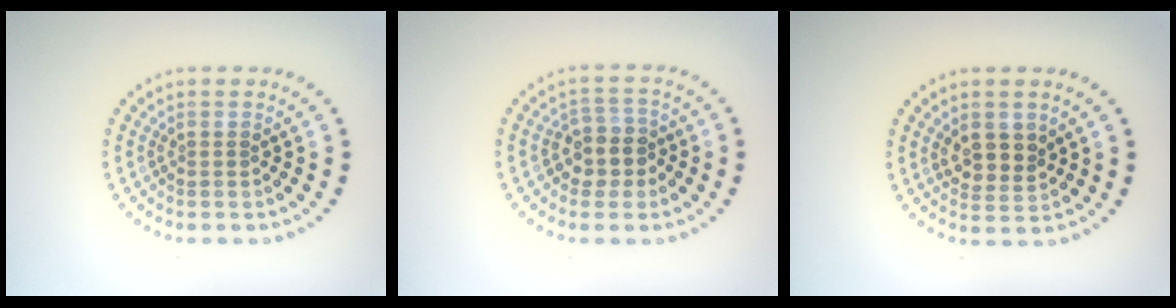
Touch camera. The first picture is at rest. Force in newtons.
{"total": 2.7, "press": 2.5, "slide": 1.0}
{"total": 2.7, "press": 2.4, "slide": 1.1}